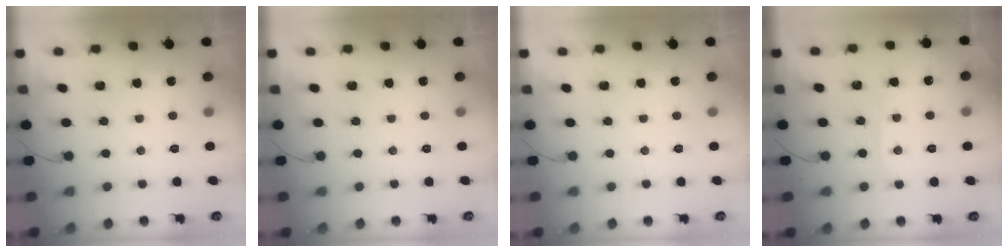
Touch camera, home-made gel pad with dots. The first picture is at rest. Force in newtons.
{"total": 0.0}
{"total": 0.0}
{"total": 4.0, "press": 4.0, "slide": 0.5}